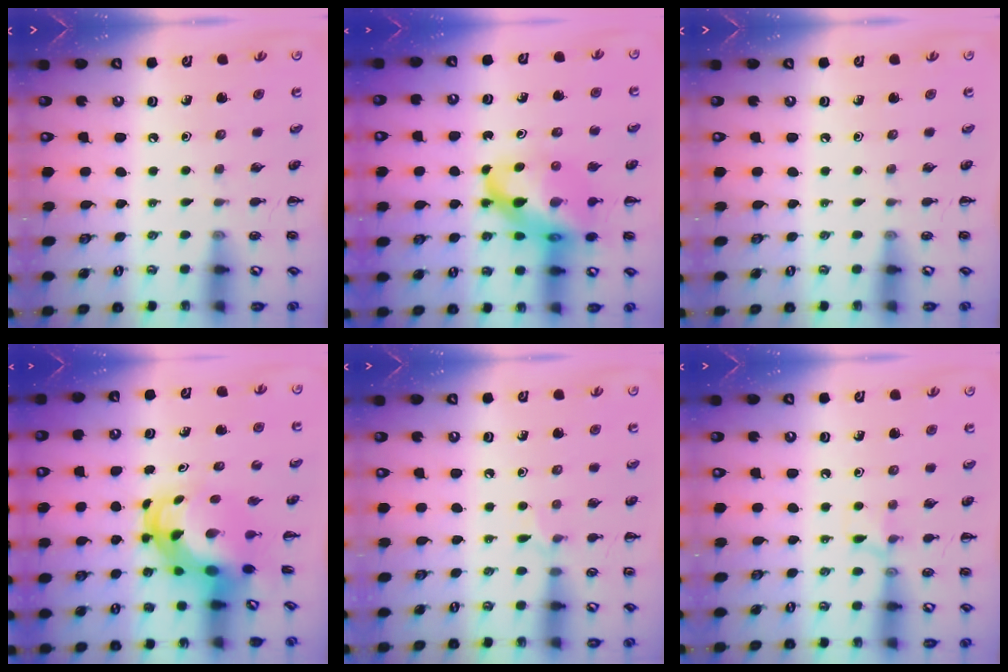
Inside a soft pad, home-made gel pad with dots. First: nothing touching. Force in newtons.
{"total": 18.0, "press": 17.5, "slide": 4.3}
{"total": 0.0}
{"total": 6.3, "press": 6.1, "slide": 1.8}
{"total": 5.4, "press": 5.2, "slide": 1.7}
{"total": 6.0, "press": 5.9, "slide": 1.1}